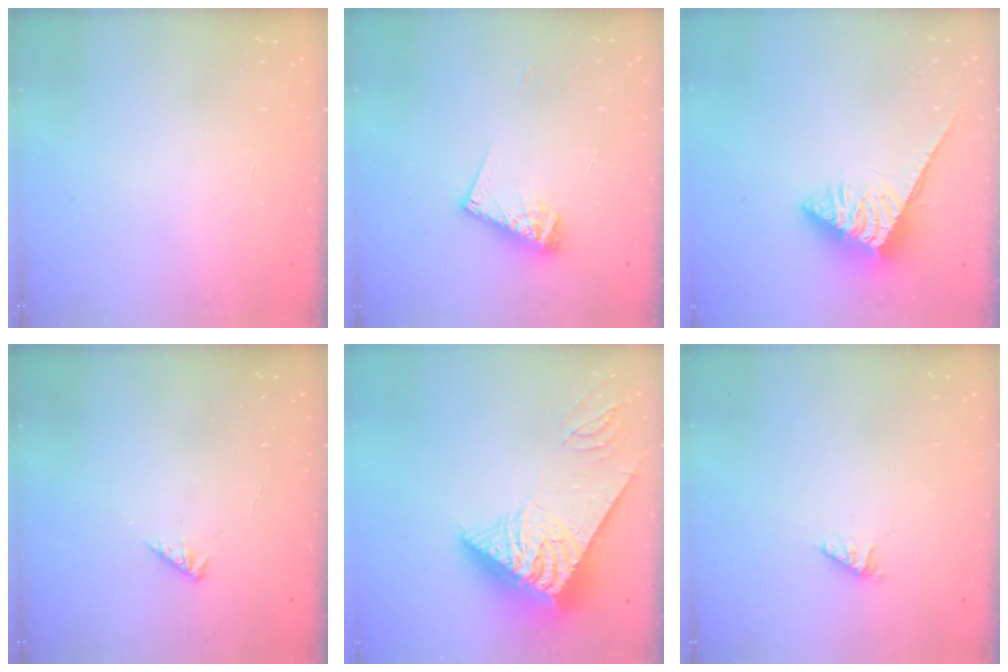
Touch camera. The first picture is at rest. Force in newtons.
{"total": 9.3, "press": 9.2, "slide": 1.1}
{"total": 5.6, "press": 5.6, "slide": 0.2}
{"total": 1.1, "press": 1.1, "slide": 0.3}
{"total": 11.1, "press": 10.9, "slide": 2.1}
{"total": 1.5, "press": 1.5, "slide": 0.3}